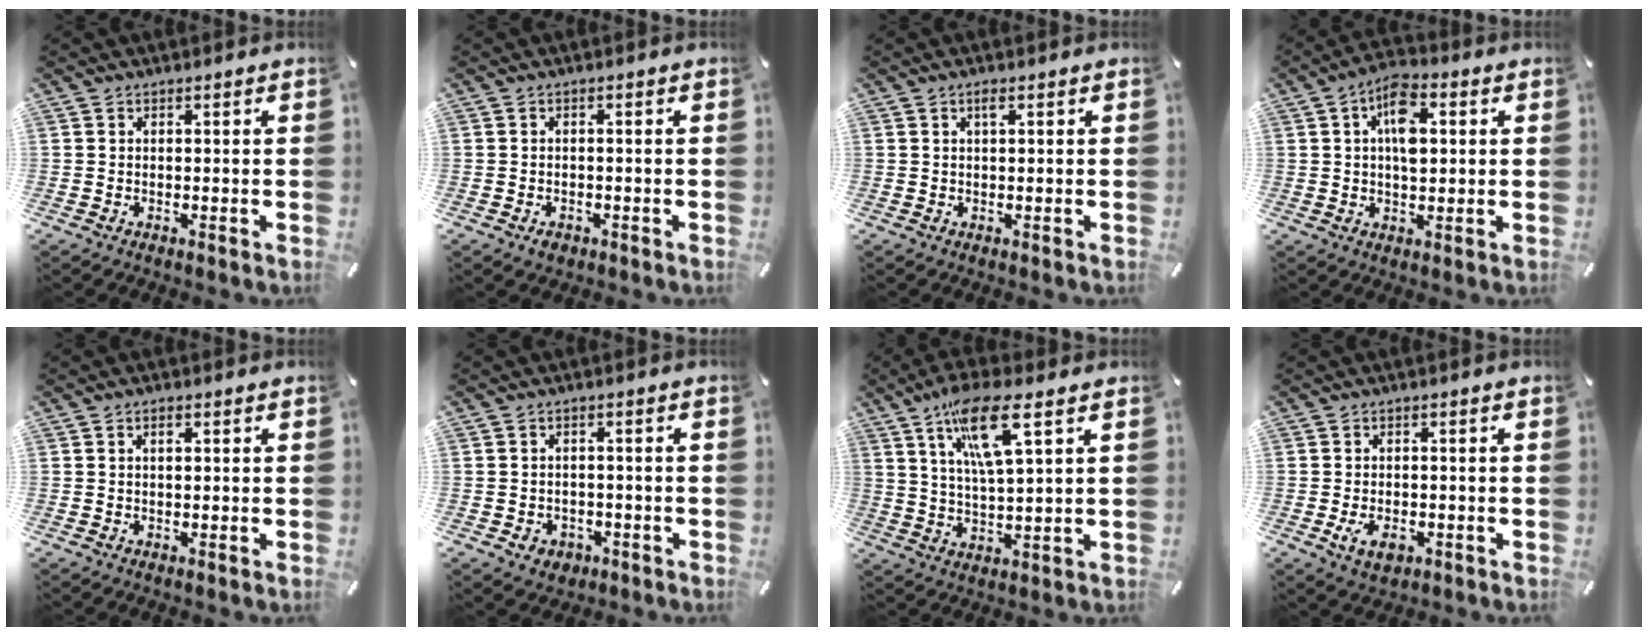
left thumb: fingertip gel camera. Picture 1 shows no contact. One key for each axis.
{"total": 1.8, "fx": -1.1, "fy": 1.1, "fz": 0.8, "tx": -0.015, "ty": 0.005, "tz": -0.023}
{"total": 1.3, "fx": 0.5, "fy": 0.2, "fz": 1.2, "tx": -0.025, "ty": 0.002, "tz": 0.008}
{"total": 9.2, "fx": 2.0, "fy": 5.2, "fz": 7.3, "tx": -0.109, "ty": 0.003, "tz": 0.033}
{"total": 1.5, "fx": 0.5, "fy": 0.7, "fz": 1.2, "tx": -0.025, "ty": 0.004, "tz": 0.008}
{"total": 3.5, "fx": -1.2, "fy": 3.1, "fz": 1.2, "tx": -0.003, "ty": 0.000, "tz": -0.025}
{"total": 12.8, "fx": 6.4, "fy": 3.0, "fz": 10.6, "tx": -0.206, "ty": -0.006, "tz": 0.109}
{"total": 4.1, "fx": -1.5, "fy": 2.6, "fz": 2.8, "tx": -0.052, "ty": 0.000, "tz": -0.028}